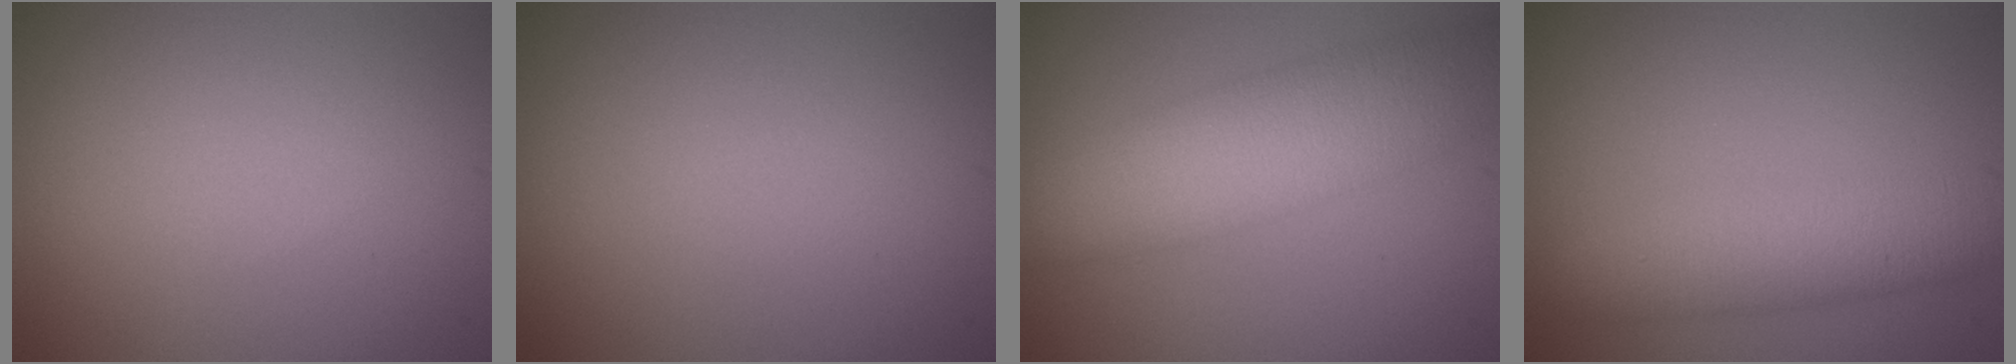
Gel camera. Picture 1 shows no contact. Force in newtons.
{"total": 0.0}
{"total": 7.9, "press": 7.9, "slide": 0.5}
{"total": 4.3, "press": 4.3, "slide": 0.1}